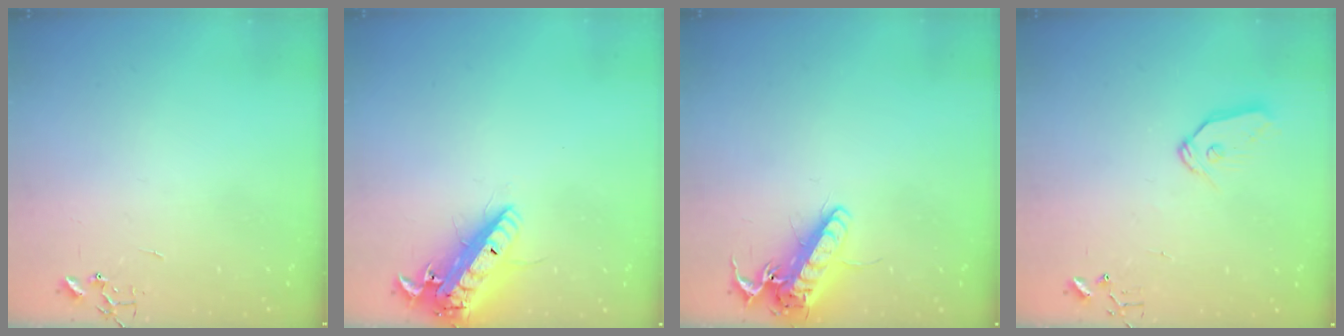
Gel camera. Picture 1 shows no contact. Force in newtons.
{"total": 17.1, "press": 16.8, "slide": 3.3}
{"total": 14.6, "press": 14.4, "slide": 2.4}
{"total": 8.4, "press": 8.4, "slide": 0.5}